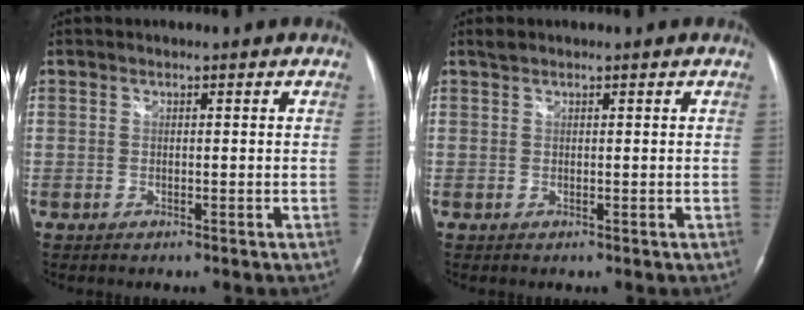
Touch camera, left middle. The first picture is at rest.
{"total": 0.8, "force": [0.7, 0.2, 0.2], "torque": [-0.012, 0.009, 0.018]}